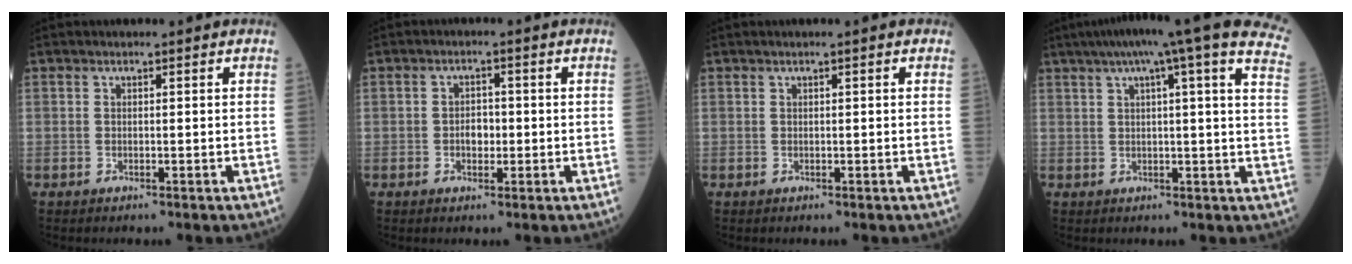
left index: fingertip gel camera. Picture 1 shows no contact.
{"total": 2.5, "force": [-0.4, 1.6, 1.9], "torque": [-0.028, 0.005, -0.007]}
{"total": 0.9, "force": [0.5, 0.0, 0.8], "torque": [-0.015, 0.007, 0.006]}
{"total": 23.2, "force": [16.5, 1.4, 16.2], "torque": [-0.212, 0.026, 0.194]}